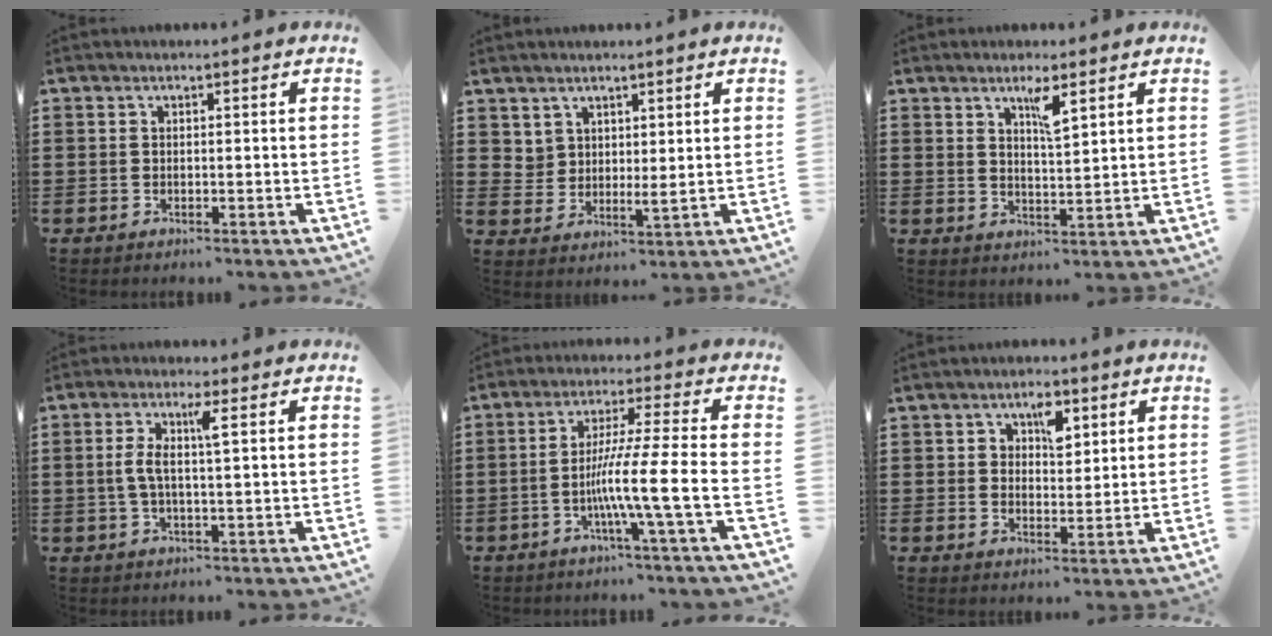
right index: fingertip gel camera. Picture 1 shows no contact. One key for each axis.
{"total": 3.3, "fx": 3.0, "fy": 1.4, "fz": 0.5, "tx": -0.020, "ty": -0.008, "tz": 0.059}
{"total": 3.7, "fx": 2.2, "fy": 0.6, "fz": 2.8, "tx": -0.046, "ty": -0.003, "tz": 0.034}
{"total": 4.6, "fx": 0.7, "fy": 0.6, "fz": 4.5, "tx": -0.094, "ty": 0.002, "tz": 0.005}
{"total": 9.7, "fx": -2.9, "fy": -0.6, "fz": 9.2, "tx": -0.164, "ty": -0.008, "tz": -0.057}
{"total": 4.2, "fx": 2.0, "fy": 2.5, "fz": 2.7, "tx": -0.037, "ty": 0.003, "tz": 0.028}